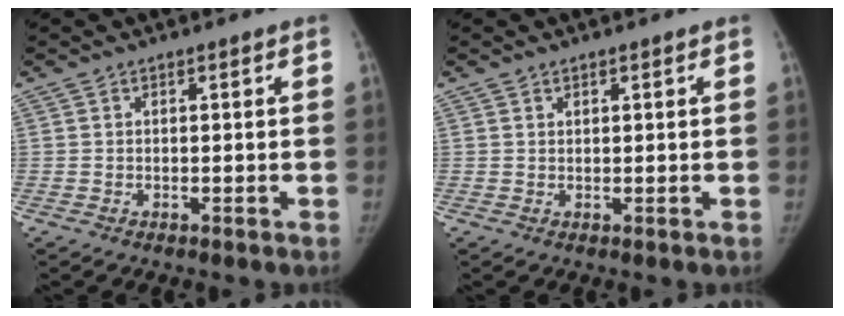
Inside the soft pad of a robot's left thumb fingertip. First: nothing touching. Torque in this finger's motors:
{"motor_torque": [-0.08, -0.04, -0.23, 0.09, -0.02]}